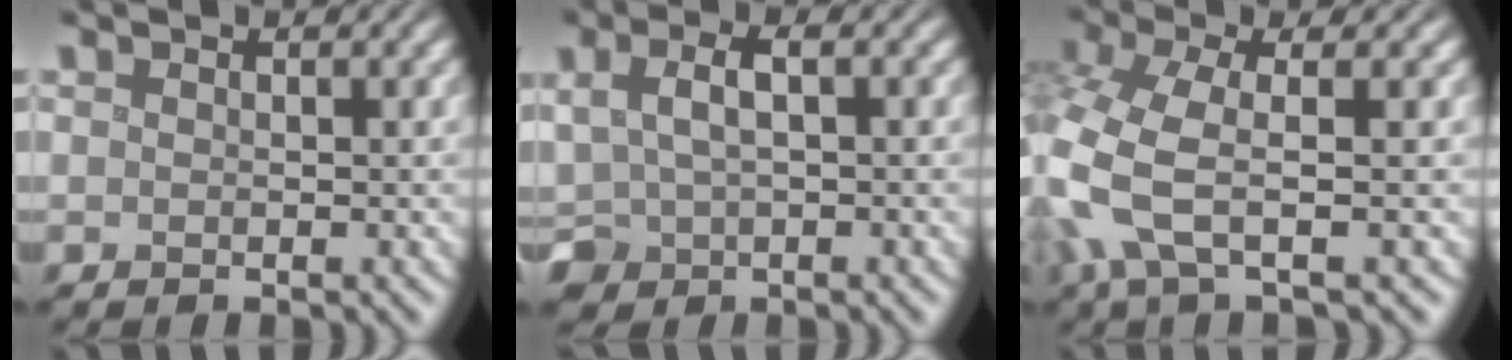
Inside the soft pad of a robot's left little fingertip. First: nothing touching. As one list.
[{"total": 3.6, "force": [0.8, 2.2, 2.7], "torque": [-0.064, 0.003, 0.016]}, {"total": 6.1, "force": [-1.9, 1.9, 5.5], "torque": [-0.142, -0.003, -0.047]}]